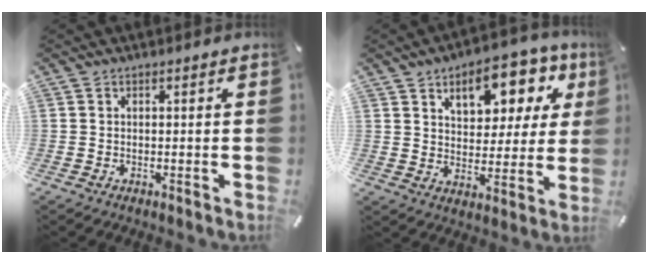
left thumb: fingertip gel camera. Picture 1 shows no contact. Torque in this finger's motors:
{"motor_torque": [1.67, 1.65, 0.72, 0.12, 0.17]}